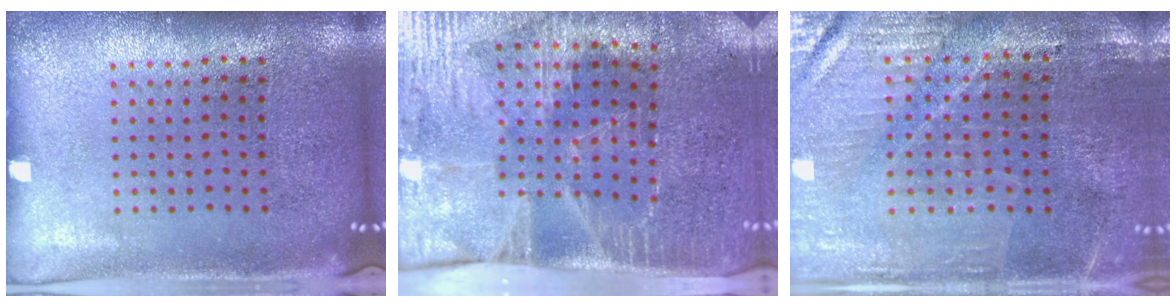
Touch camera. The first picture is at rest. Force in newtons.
{"total": 4.3, "press": 3.6, "slide": 2.3}
{"total": 1.3, "press": 1.3, "slide": 0.2}